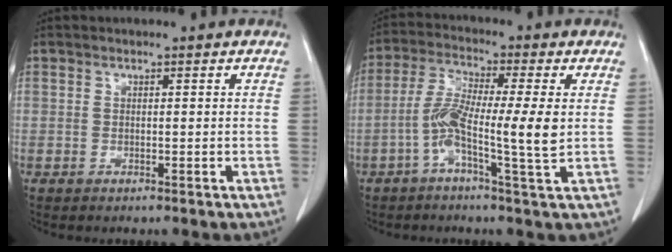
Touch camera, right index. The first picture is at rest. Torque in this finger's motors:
{"motor_torque": [0.55, -0.26, 0.30, 0.10]}